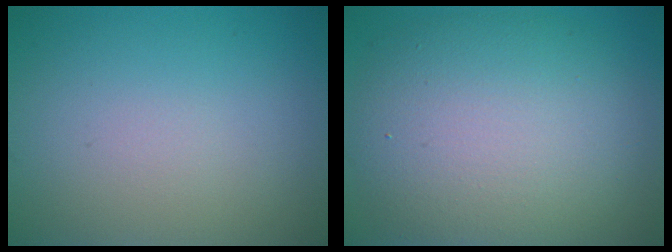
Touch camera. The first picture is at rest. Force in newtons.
{"total": 10.2, "press": 10.2, "slide": 0.7}